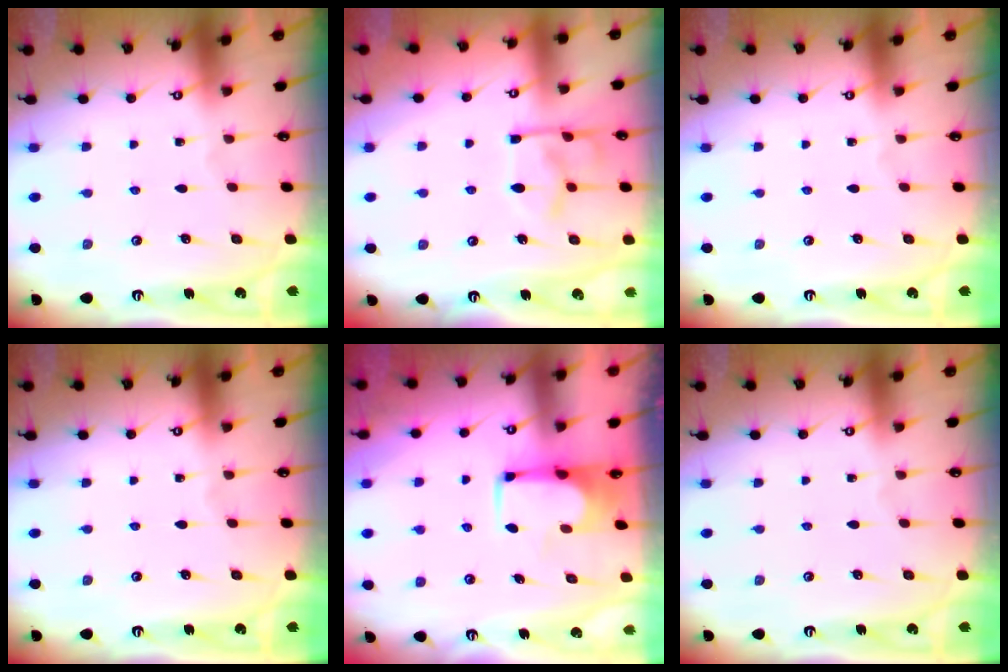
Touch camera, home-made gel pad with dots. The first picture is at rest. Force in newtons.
{"total": 11.7, "press": 11.6, "slide": 0.9}
{"total": 0.0}
{"total": 0.0}
{"total": 1.6, "press": 1.5, "slide": 0.1}
{"total": 0.0}